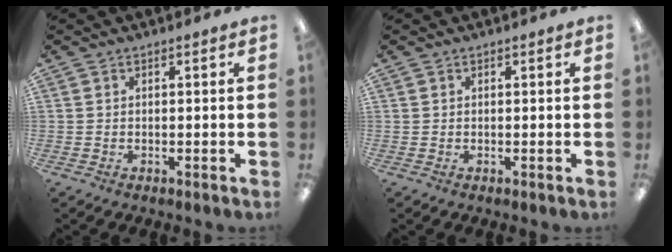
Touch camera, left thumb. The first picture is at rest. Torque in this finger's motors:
{"motor_torque": [0.01, 0.03, -0.08, -0.02, 0.00]}